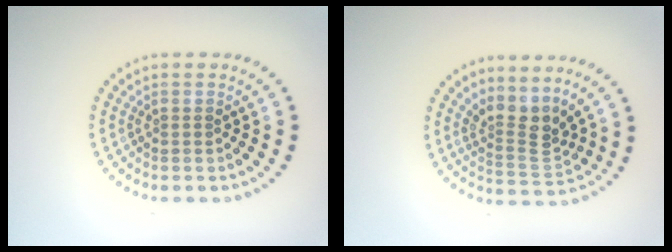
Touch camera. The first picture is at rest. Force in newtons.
{"total": 3.3, "press": 2.3, "slide": 2.4}